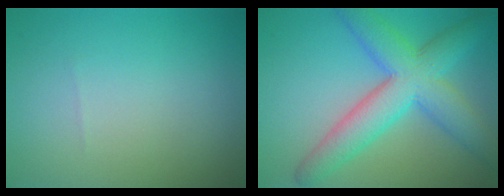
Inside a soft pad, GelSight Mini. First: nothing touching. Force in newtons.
{"total": 7.7, "press": 7.7, "slide": 0.1}